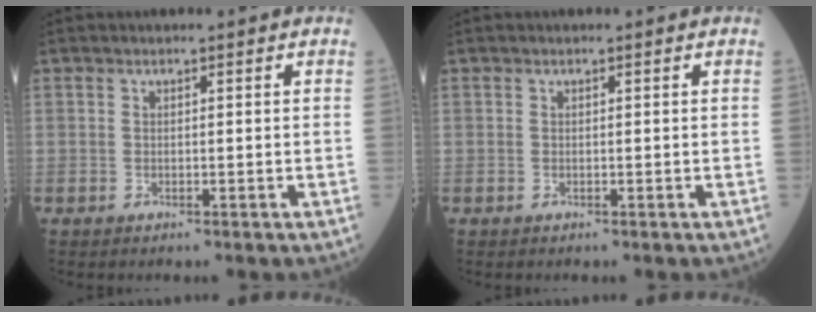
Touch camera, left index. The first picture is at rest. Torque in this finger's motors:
{"motor_torque": [0.00, 0.00, 0.00, 0.00]}